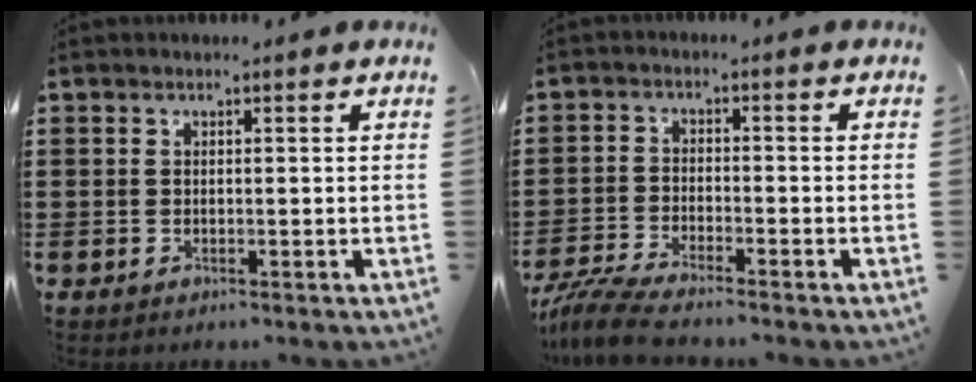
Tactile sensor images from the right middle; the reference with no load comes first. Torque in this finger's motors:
{"motor_torque": [0.99, -0.41, 0.27, 0.04]}